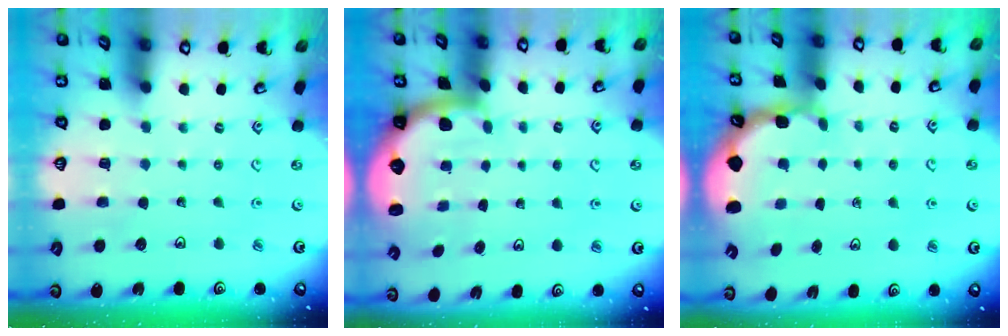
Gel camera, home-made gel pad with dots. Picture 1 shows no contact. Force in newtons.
{"total": 1.6, "press": 1.6, "slide": 0.1}
{"total": 1.8, "press": 1.8, "slide": 0.5}